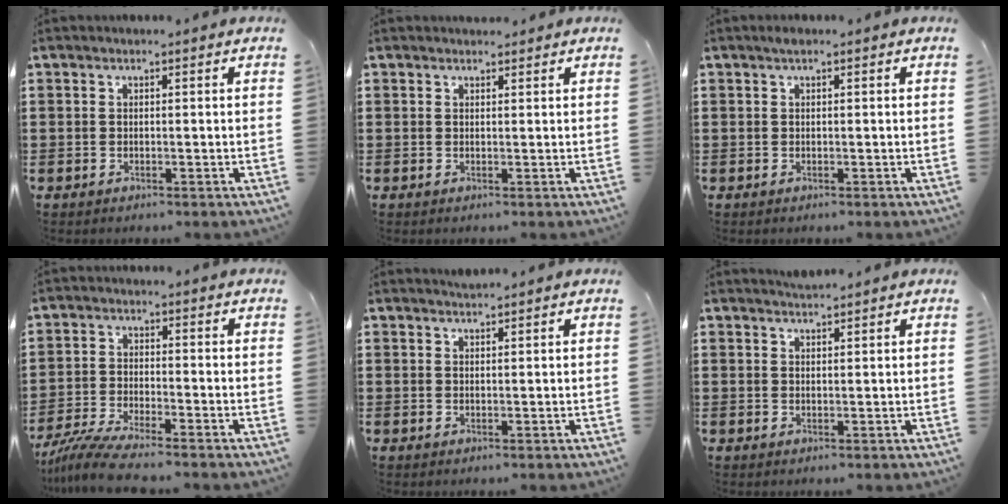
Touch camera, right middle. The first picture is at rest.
{"total": 1.1, "force": [1.0, 0.3, -0.2], "torque": [0.007, -0.004, 0.018]}
{"total": 0.7, "force": [0.4, 0.0, 0.5], "torque": [-0.011, 0.002, 0.007]}
{"total": 5.5, "force": [-4.9, 0.0, 2.4], "torque": [-0.073, -0.027, -0.102]}
{"total": 1.0, "force": [1.0, 0.0, -0.1], "torque": [-0.001, -0.002, 0.020]}
{"total": 1.5, "force": [1.5, 0.0, 0.0], "torque": [-0.004, 0.002, 0.028]}